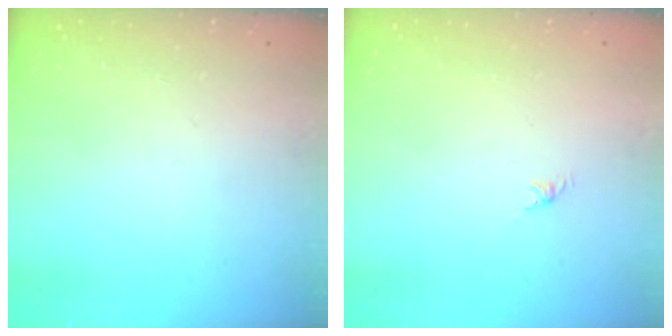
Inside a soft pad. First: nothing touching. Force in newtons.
{"total": 0.0}